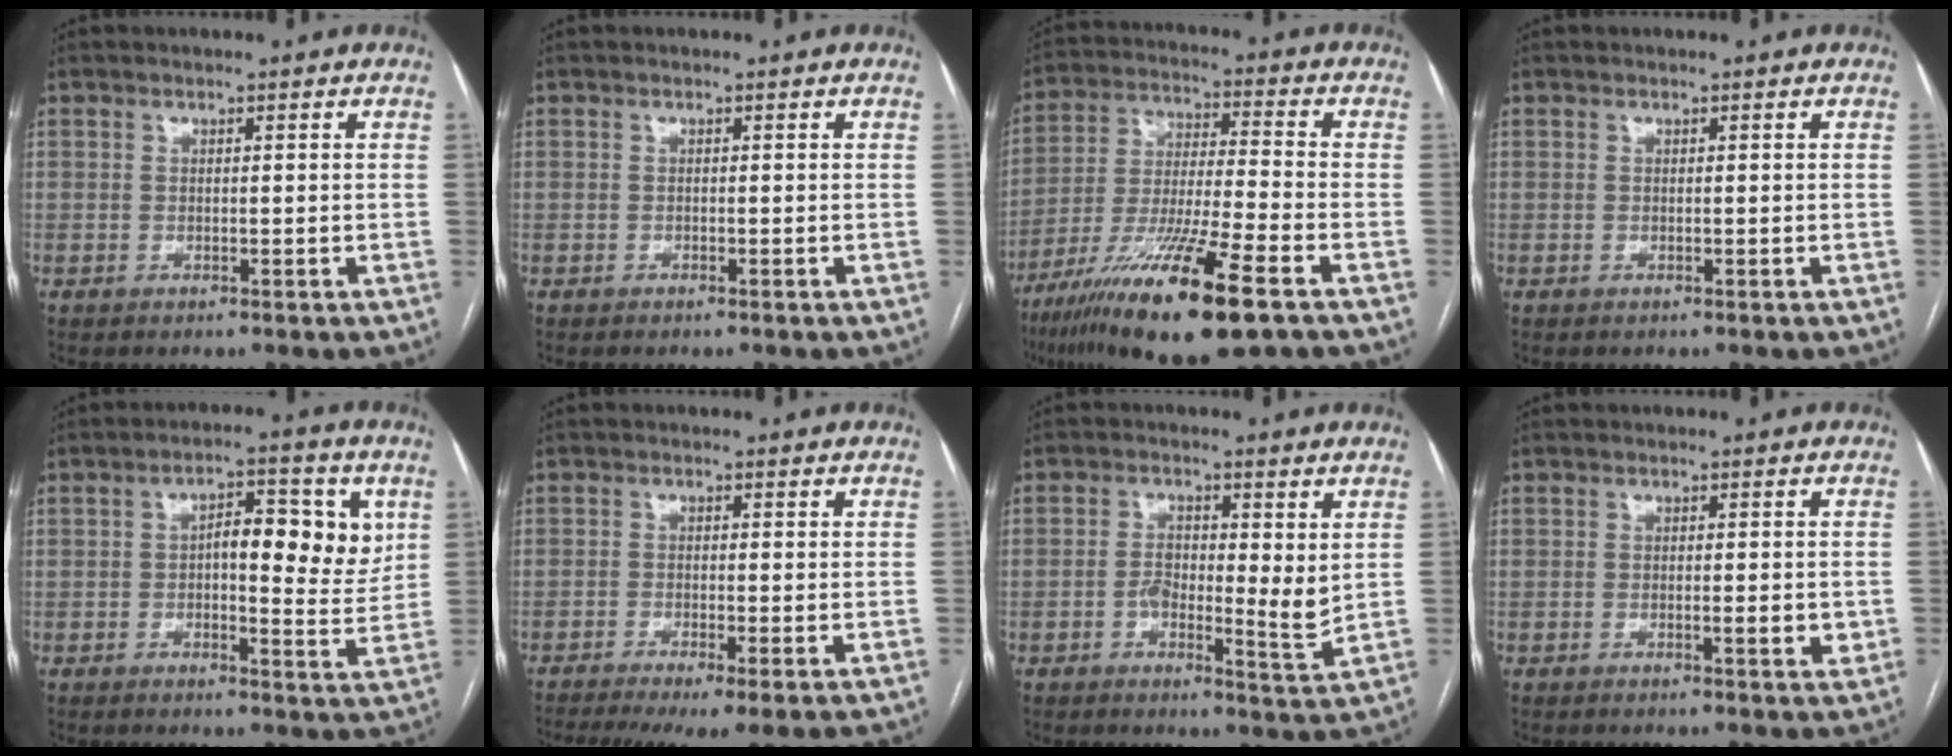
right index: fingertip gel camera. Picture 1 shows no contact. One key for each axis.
{"total": 0.0}
{"total": 18.9, "fx": -10.9, "fy": 1.2, "fz": 15.3, "tx": -0.285, "ty": -0.047, "tz": -0.195}
{"total": 0.0}
{"total": 10.0, "fx": 2.1, "fy": 3.6, "fz": 9.0, "tx": -0.119, "ty": 0.013, "tz": 0.027}
{"total": 9.4, "fx": -6.2, "fy": 1.4, "fz": 6.9, "tx": -0.112, "ty": -0.012, "tz": -0.100}
{"total": 6.8, "fx": 0.3, "fy": 2.2, "fz": 6.4, "tx": -0.102, "ty": -0.009, "tz": 0.000}
{"total": 2.5, "fx": -0.3, "fy": 0.6, "fz": 2.4, "tx": -0.036, "ty": -0.003, "tz": -0.004}